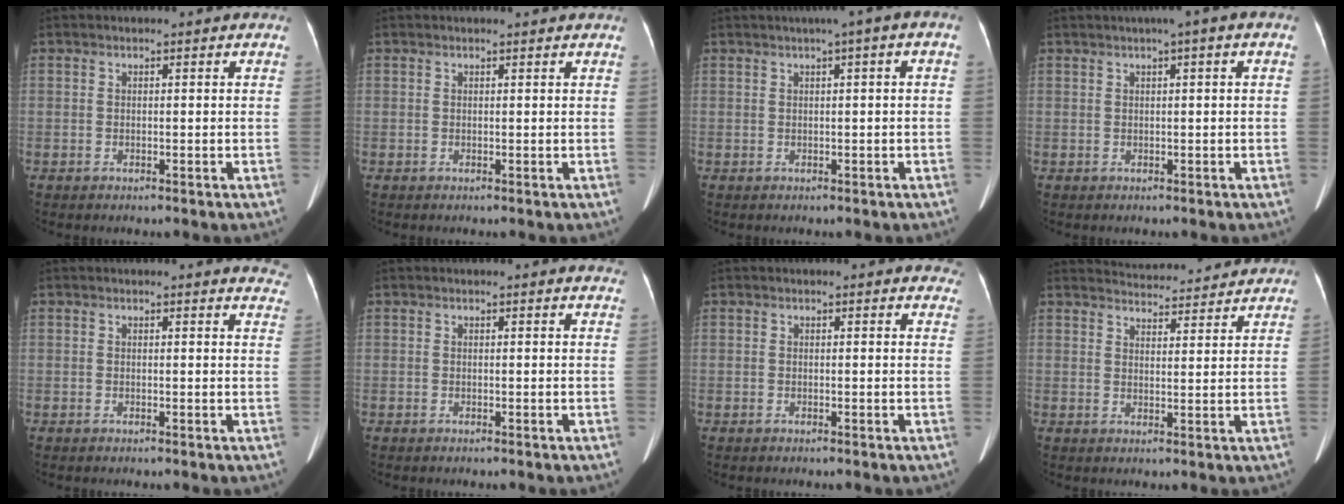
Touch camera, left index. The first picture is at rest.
{"total": 1.5, "force": [1.5, -0.1, 0.3], "torque": [-0.008, 0.008, 0.018]}
{"total": 3.3, "force": [0.8, 0.2, 3.2], "torque": [-0.043, 0.017, 0.010]}
{"total": 2.7, "force": [0.9, 0.0, 2.6], "torque": [-0.040, 0.013, 0.012]}
{"total": 5.2, "force": [5.0, 1.0, 0.4], "torque": [0.020, -0.024, 0.020]}
{"total": 2.7, "force": [2.7, 0.4, 0.4], "torque": [-0.006, -0.004, 0.011]}
{"total": 3.9, "force": [3.5, 1.5, 0.7], "torque": [0.011, -0.004, 0.017]}
{"total": 10.9, "force": [10.7, 1.3, 1.6], "torque": [-0.018, 0.018, 0.133]}